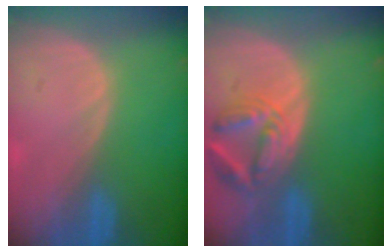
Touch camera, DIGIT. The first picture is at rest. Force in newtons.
{"total": 7.0, "press": 6.4, "slide": 2.8}